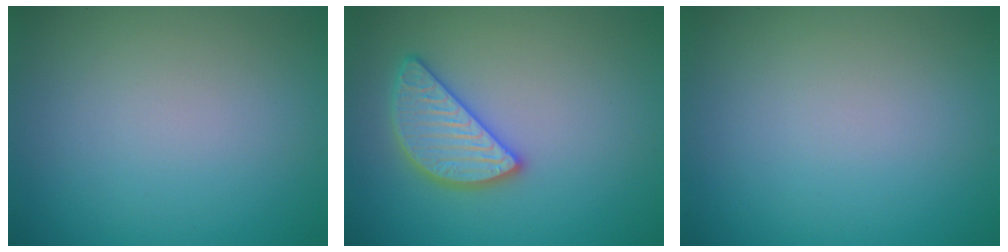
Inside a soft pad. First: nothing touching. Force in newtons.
{"total": 3.8, "press": 3.7, "slide": 0.7}
{"total": 0.0}